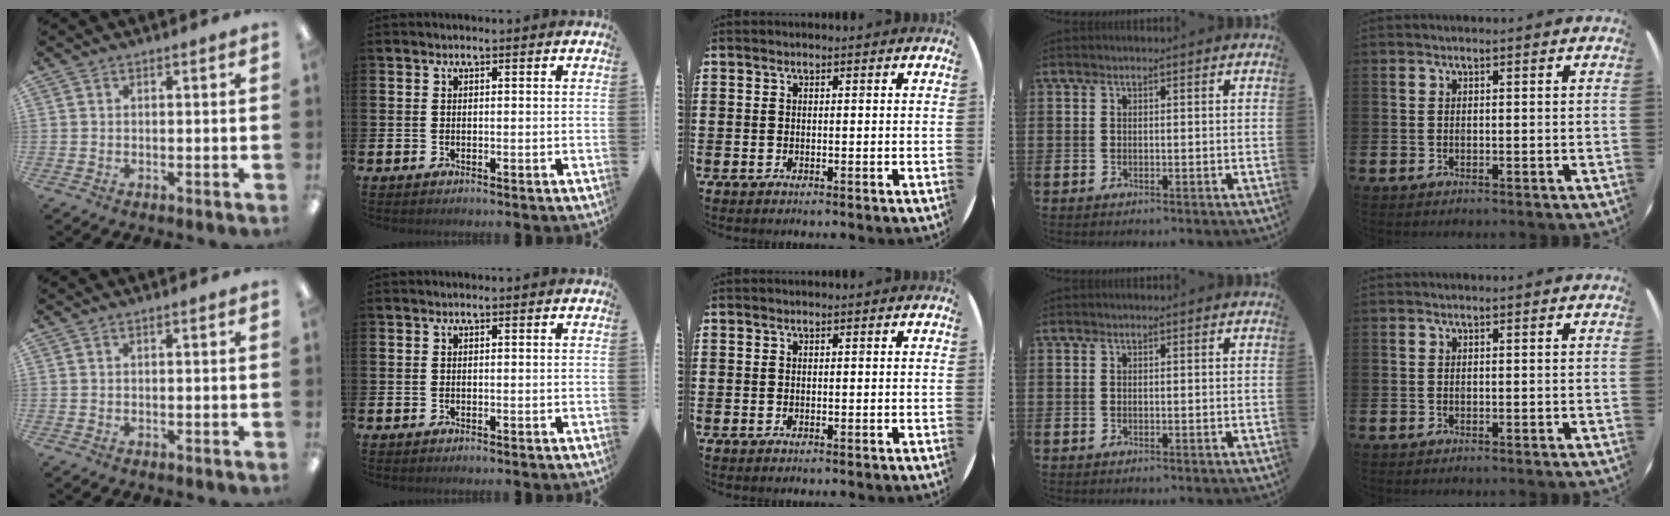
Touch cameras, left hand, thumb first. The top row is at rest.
{}